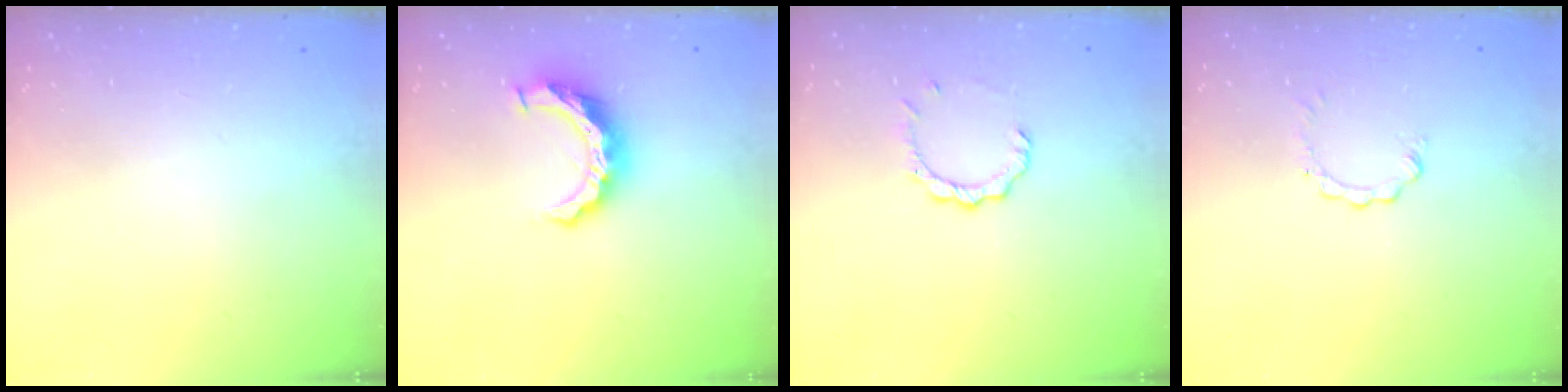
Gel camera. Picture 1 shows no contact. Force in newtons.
{"total": 9.6, "press": 9.5, "slide": 1.1}
{"total": 4.1, "press": 4.1, "slide": 0.3}
{"total": 0.0}